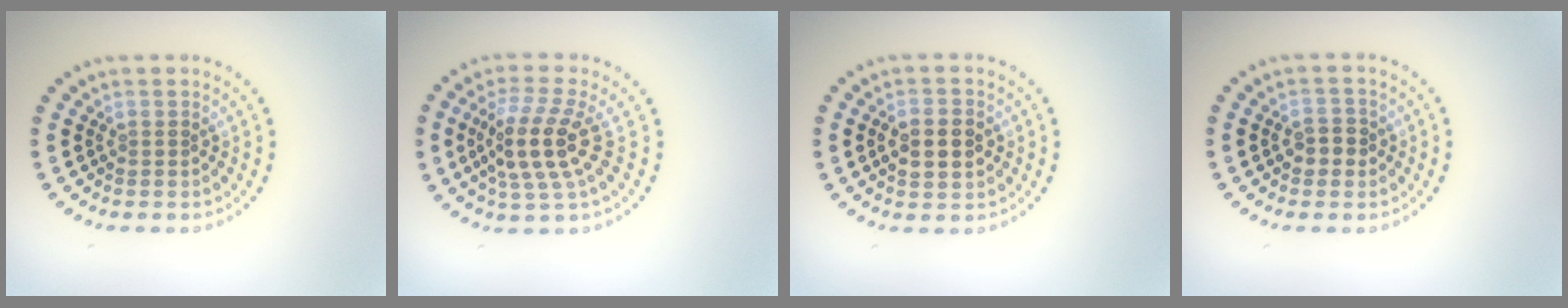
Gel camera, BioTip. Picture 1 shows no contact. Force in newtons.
{"total": 4.4, "press": 3.6, "slide": 2.4}
{"total": 3.9, "press": 3.9, "slide": 0.2}
{"total": 1.9, "press": 1.9, "slide": 0.4}